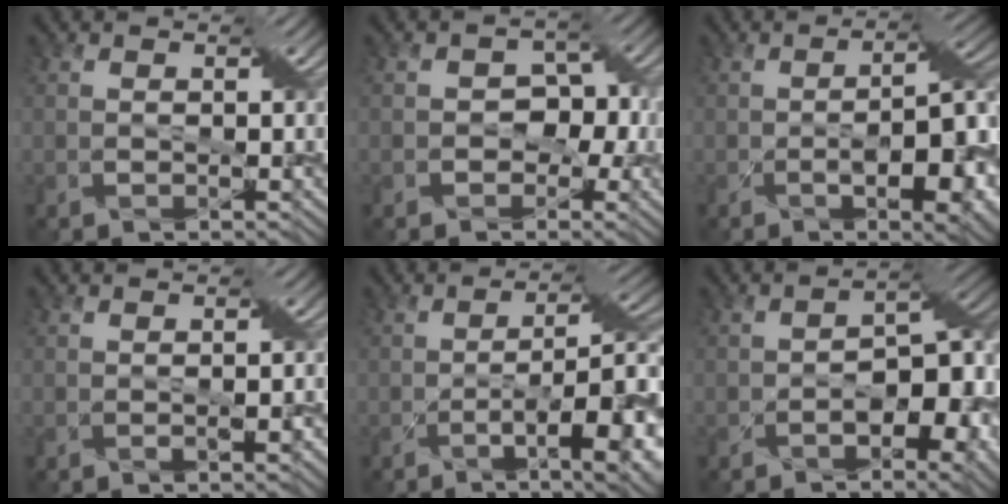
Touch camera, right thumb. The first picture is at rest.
{"total": 4.1, "force": [-1.0, 3.4, 2.0], "torque": [-0.009, 0.008, -0.027]}
{"total": 12.0, "force": [-3.2, 4.1, 10.8], "torque": [-0.154, -0.016, -0.037]}
{"total": 1.0, "force": [-0.3, 0.0, 0.9], "torque": [-0.017, 0.003, -0.007]}
{"total": 11.9, "force": [-4.0, 3.5, 10.7], "torque": [-0.151, -0.004, -0.051]}
{"total": 9.7, "force": [-3.3, 5.2, 7.5], "torque": [-0.083, -0.016, -0.042]}